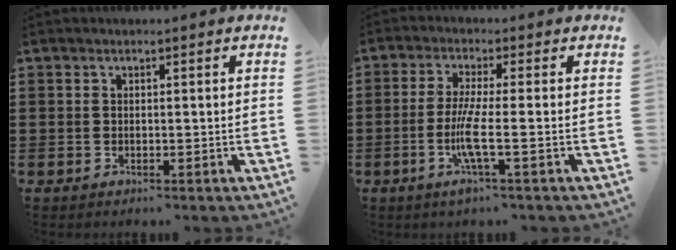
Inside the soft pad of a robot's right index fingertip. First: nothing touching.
{"total": 6.0, "force": [-1.5, 0.0, 5.8], "torque": [-0.129, -0.019, -0.038]}